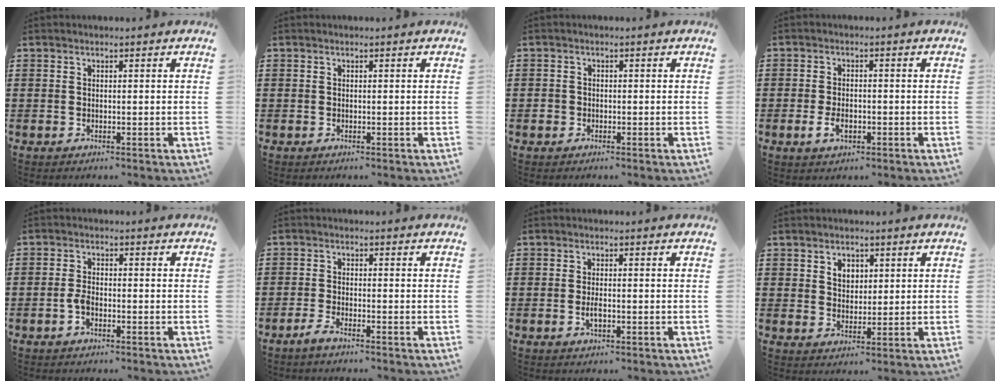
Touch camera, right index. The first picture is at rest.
{"total": 0.0}
{"total": 1.2, "force": [-0.7, 0.9, 0.3], "torque": [-0.008, 0.000, -0.017]}
{"total": 3.0, "force": [-1.2, 1.6, 2.3], "torque": [-0.049, -0.004, -0.023]}
{"total": 2.4, "force": [-1.1, 1.1, 1.8], "torque": [-0.051, -0.002, -0.025]}
{"total": 2.1, "force": [-1.8, 0.0, 1.0], "torque": [-0.033, -0.005, -0.040]}
{"total": 2.1, "force": [-0.5, 0.7, 1.9], "torque": [-0.041, -0.004, -0.011]}
{"total": 3.0, "force": [1.3, 2.3, 1.3], "torque": [-0.035, 0.011, 0.023]}